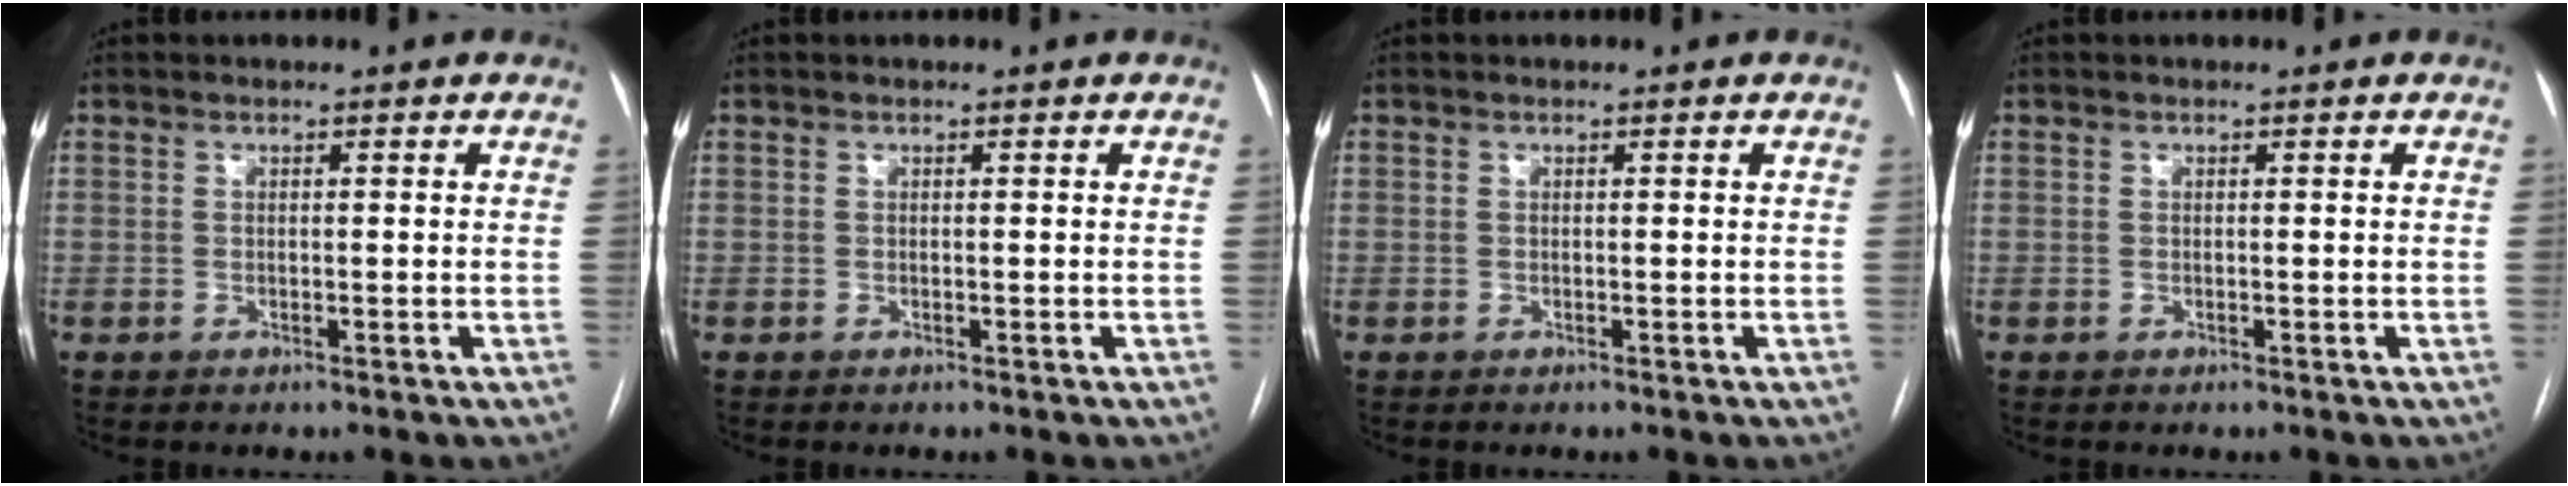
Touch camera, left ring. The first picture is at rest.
{"total": 0.0}
{"total": 0.0}
{"total": 0.0}